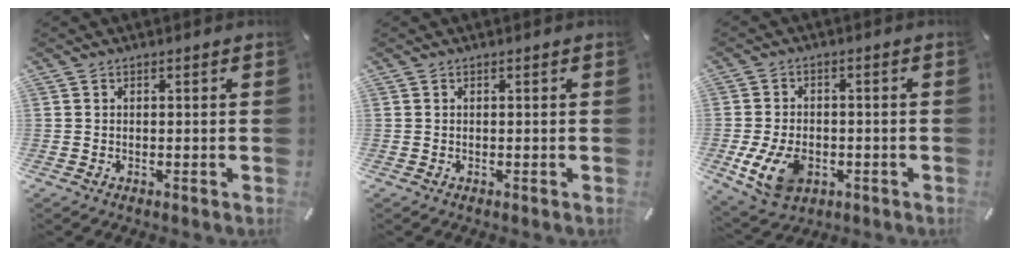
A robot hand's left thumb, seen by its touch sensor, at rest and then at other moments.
{"total": 0.0}
{"total": 10.3, "force": [-3.1, 7.2, 6.7], "torque": [-0.133, 0.001, -0.056]}